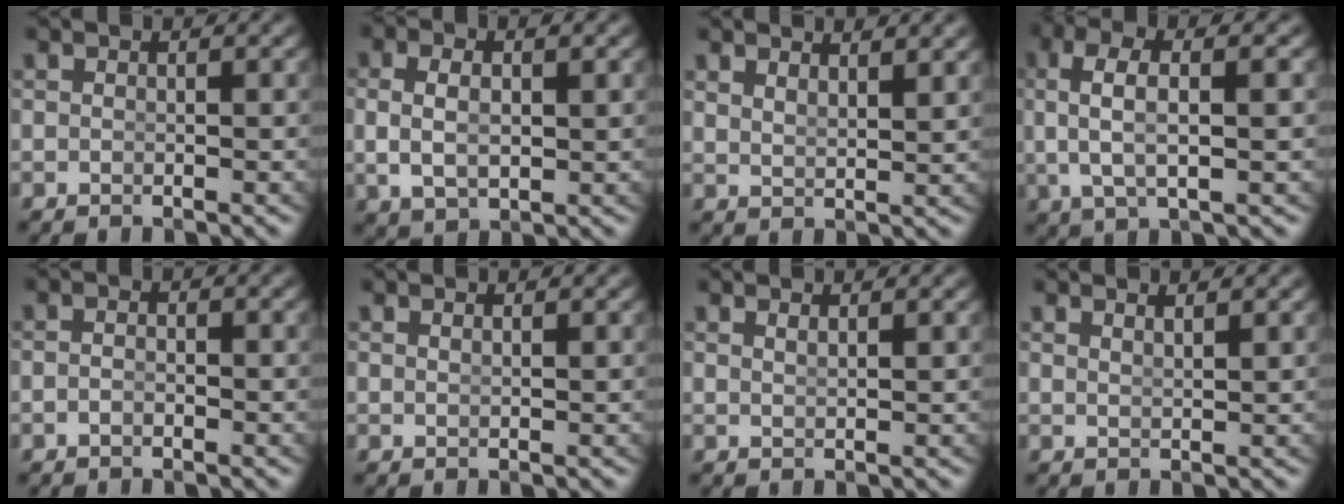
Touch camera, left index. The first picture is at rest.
{"total": 4.0, "force": [0.3, 2.4, 3.1], "torque": [-0.065, -0.009, 0.022]}
{"total": 2.4, "force": [2.3, -0.3, 0.8], "torque": [-0.014, -0.013, 0.052]}
{"total": 5.1, "force": [1.6, 1.4, 4.6], "torque": [-0.090, 0.009, 0.034]}
{"total": 1.1, "force": [-0.9, 0.1, 0.6], "torque": [-0.013, -0.007, -0.014]}
{"total": 0.8, "force": [0.4, -0.7, 0.2], "torque": [0.000, -0.010, 0.015]}
{"total": 1.1, "force": [0.7, -0.8, 0.2], "torque": [-0.004, -0.011, 0.023]}
{"total": 1.5, "force": [1.2, -0.8, 0.3], "torque": [-0.005, -0.013, 0.032]}